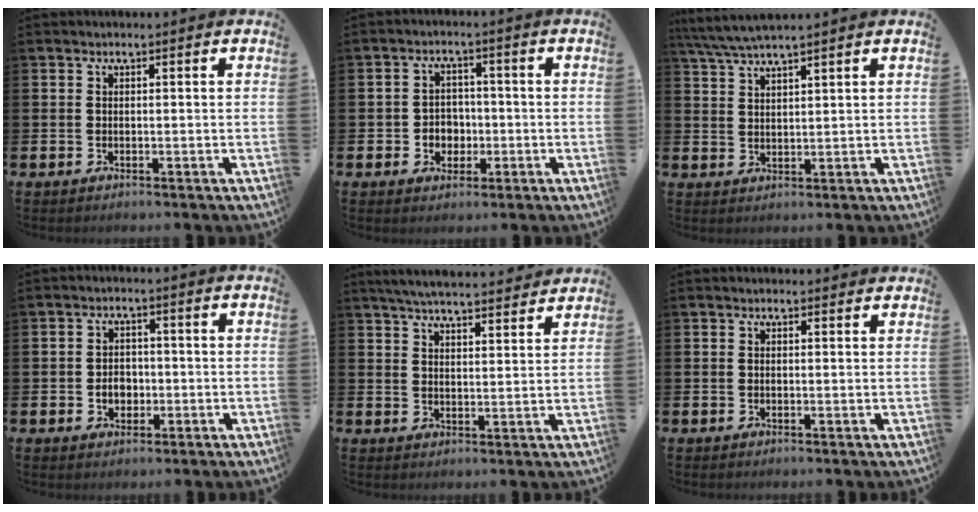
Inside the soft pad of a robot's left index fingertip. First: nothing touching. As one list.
[{"total": 3.3, "force": [-0.6, 3.2, 0.9], "torque": [-0.018, -0.001, -0.019]}, {"total": 4.2, "force": [3.9, -0.1, 1.5], "torque": [-0.042, -0.012, 0.070]}, {"total": 3.0, "force": [-0.6, 2.4, 1.6], "torque": [-0.016, -0.002, -0.019]}, {"total": 5.7, "force": [5.5, 0.3, 1.2], "torque": [-0.032, -0.030, 0.097]}, {"total": 0.5, "force": [0.5, 0.2, 0.1], "torque": [0.009, -0.004, 0.006]}]